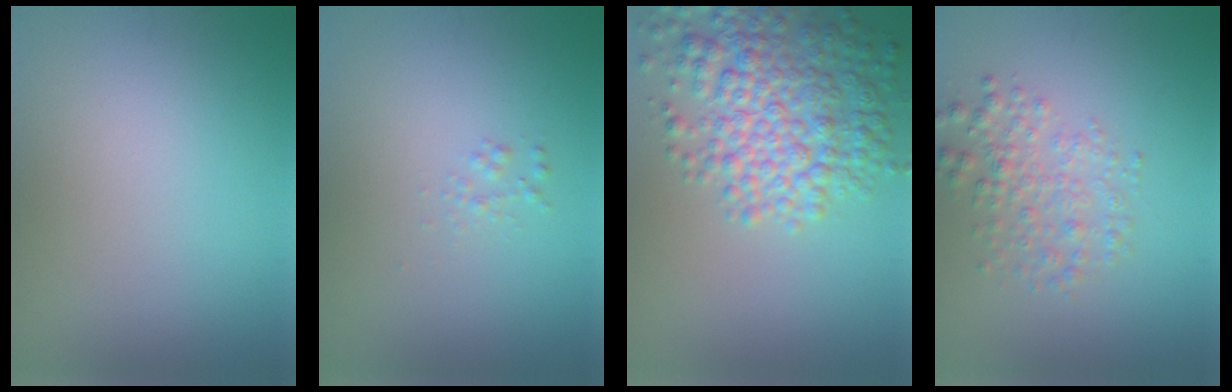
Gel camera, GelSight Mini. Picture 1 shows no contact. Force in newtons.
{"total": 0.7, "press": 0.7, "slide": 0.0}
{"total": 7.0, "press": 7.0, "slide": 0.3}
{"total": 2.9, "press": 2.9, "slide": 0.1}